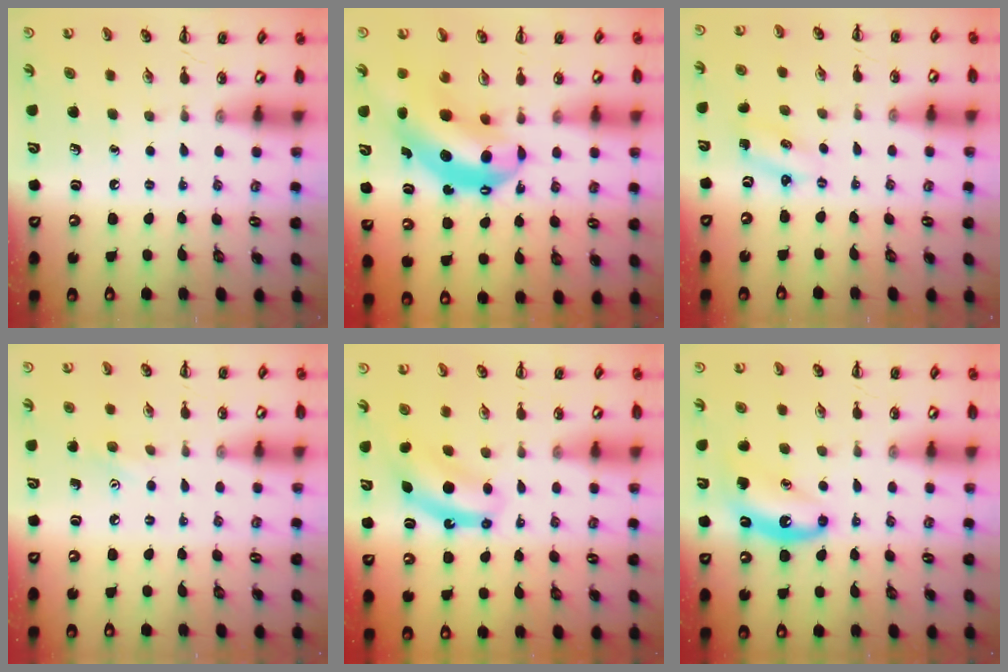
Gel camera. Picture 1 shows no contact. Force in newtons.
{"total": 9.7, "press": 9.4, "slide": 2.4}
{"total": 1.4, "press": 1.3, "slide": 0.3}
{"total": 5.3, "press": 5.1, "slide": 1.3}
{"total": 8.5, "press": 8.4, "slide": 1.2}
{"total": 9.1, "press": 9.1, "slide": 1.0}